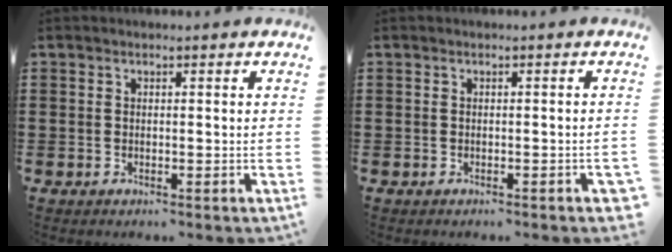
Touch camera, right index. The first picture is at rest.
{"total": 0.7, "force": [-0.5, 0.1, 0.5], "torque": [-0.011, -0.004, -0.008]}